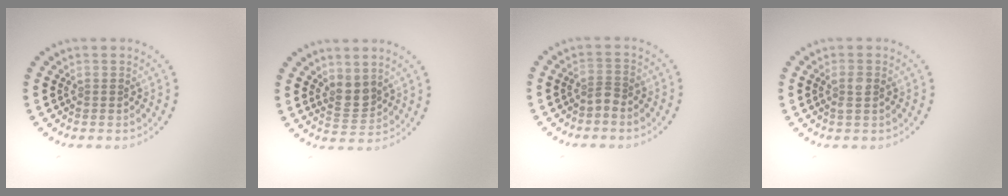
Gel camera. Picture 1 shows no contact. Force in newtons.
{"total": 2.1, "press": 1.8, "slide": 1.2}
{"total": 1.4, "press": 1.1, "slide": 0.9}
{"total": 1.4, "press": 1.3, "slide": 0.5}